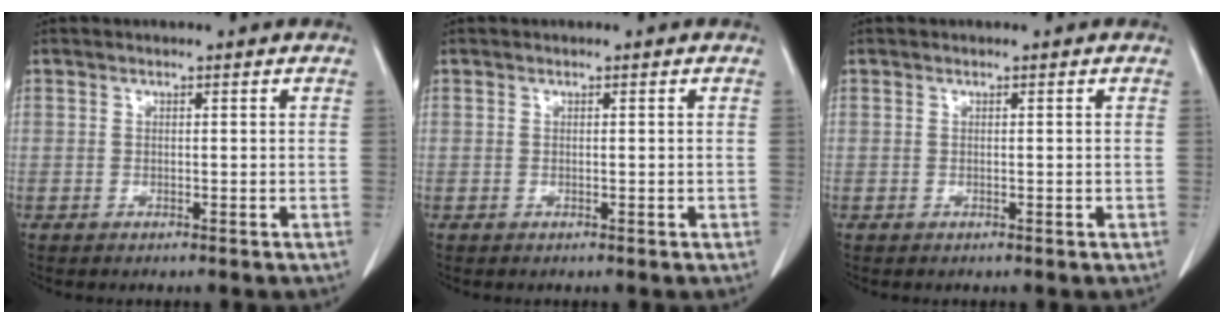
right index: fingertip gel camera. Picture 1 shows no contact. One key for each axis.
{"total": 0.0}
{"total": 0.0}